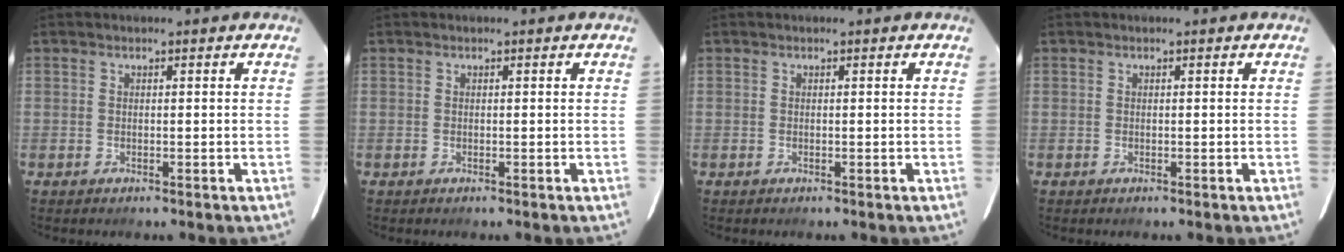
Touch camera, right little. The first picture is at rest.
{"total": 0.0}
{"total": 0.0}
{"total": 0.0}